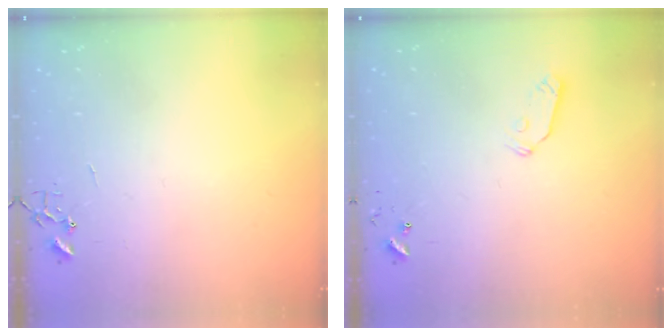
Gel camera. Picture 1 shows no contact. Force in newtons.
{"total": 5.6, "press": 5.6, "slide": 0.3}